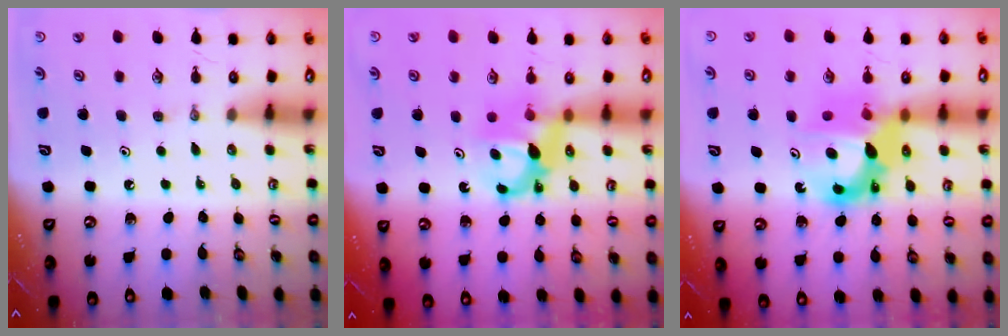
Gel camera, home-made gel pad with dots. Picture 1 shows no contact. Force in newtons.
{"total": 7.2, "press": 7.2, "slide": 0.4}
{"total": 13.4, "press": 13.3, "slide": 1.4}